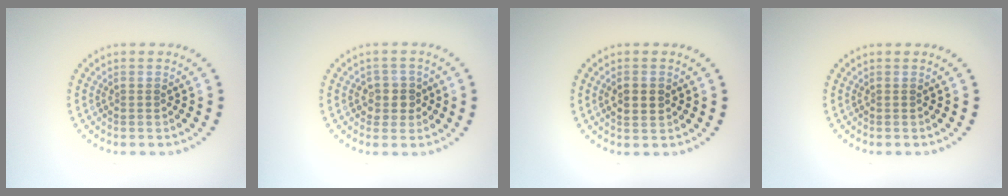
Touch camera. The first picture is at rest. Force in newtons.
{"total": 2.1, "press": 2.0, "slide": 0.7}
{"total": 1.7, "press": 1.7, "slide": 0.2}
{"total": 0.0}